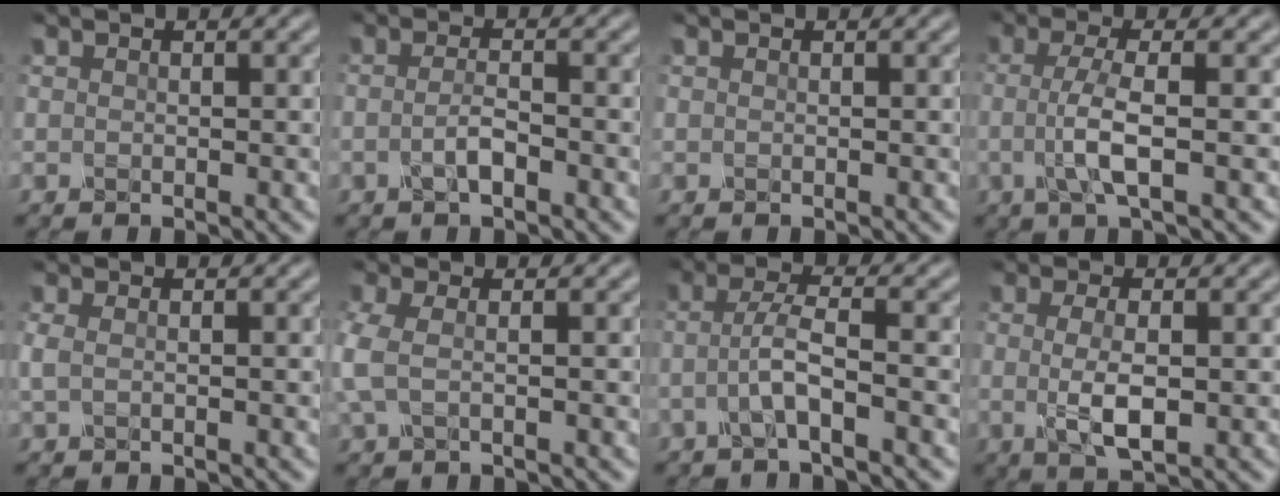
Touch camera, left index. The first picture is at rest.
{"total": 1.9, "force": [-0.7, 0.5, 1.8], "torque": [-0.036, 0.001, -0.018]}
{"total": 0.0}
{"total": 4.1, "force": [-0.4, 1.0, 3.9], "torque": [-0.076, -0.003, -0.011]}
{"total": 1.2, "force": [0.1, 0.5, 1.0], "torque": [-0.026, 0.002, 0.000]}
{"total": 2.9, "force": [-0.2, 1.4, 2.6], "torque": [-0.077, -0.001, -0.009]}
{"total": 3.3, "force": [-1.0, 0.5, 3.1], "torque": [-0.061, 0.009, -0.029]}
{"total": 3.9, "force": [-0.2, 1.3, 3.7], "torque": [-0.080, -0.006, -0.004]}